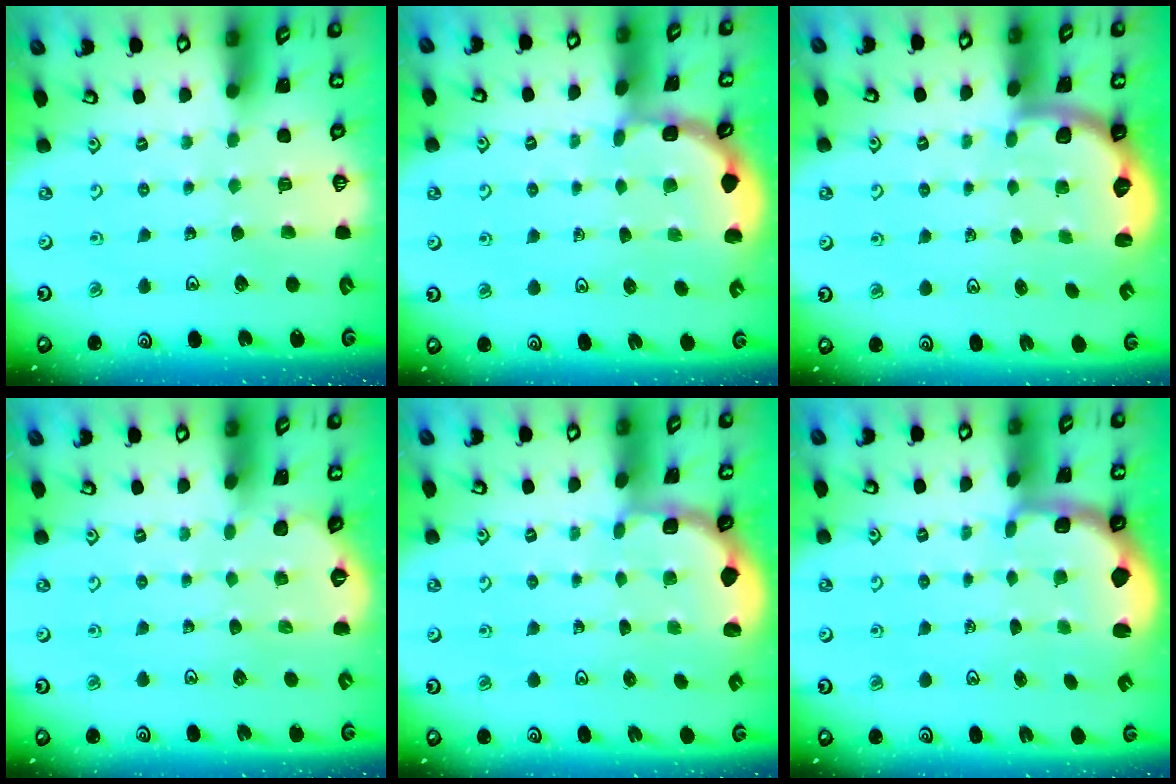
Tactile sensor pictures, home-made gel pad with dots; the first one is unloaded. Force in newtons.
{"total": 2.0, "press": 2.0, "slide": 0.1}
{"total": 2.7, "press": 2.1, "slide": 1.7}
{"total": 0.0}
{"total": 1.7, "press": 1.5, "slide": 0.7}
{"total": 2.2, "press": 1.5, "slide": 1.6}